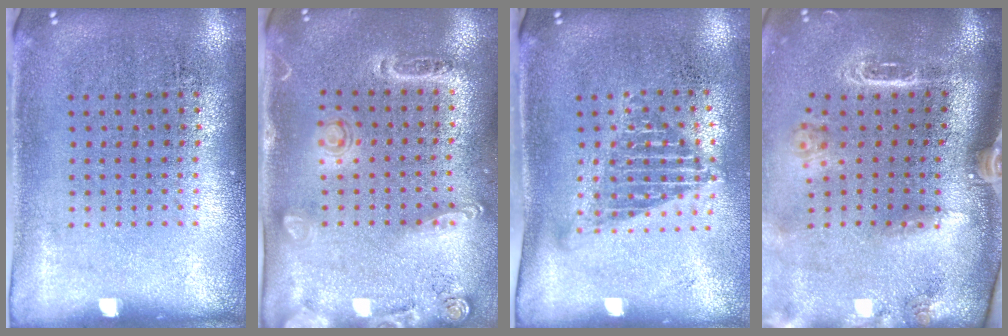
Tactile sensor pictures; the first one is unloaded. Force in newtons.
{"total": 1.6, "press": 1.4, "slide": 0.8}
{"total": 1.4, "press": 1.1, "slide": 0.8}
{"total": 2.5, "press": 2.0, "slide": 1.6}